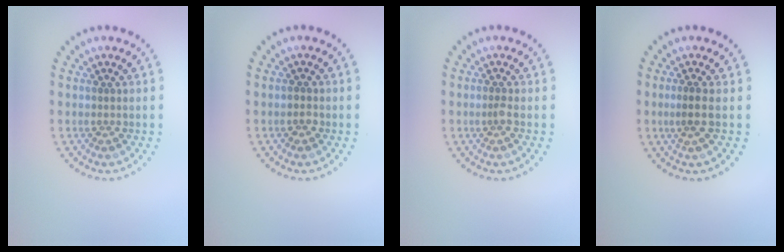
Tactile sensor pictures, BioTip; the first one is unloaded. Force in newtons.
{"total": 0.9, "press": 0.9, "slide": 0.0}
{"total": 0.8, "press": 0.5, "slide": 0.6}
{"total": 1.2, "press": 0.8, "slide": 0.9}